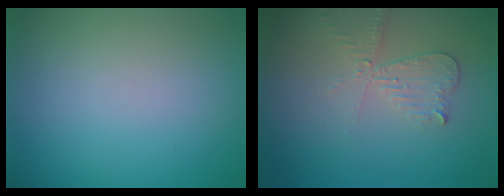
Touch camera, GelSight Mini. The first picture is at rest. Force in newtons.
{"total": 2.8, "press": 2.6, "slide": 0.9}